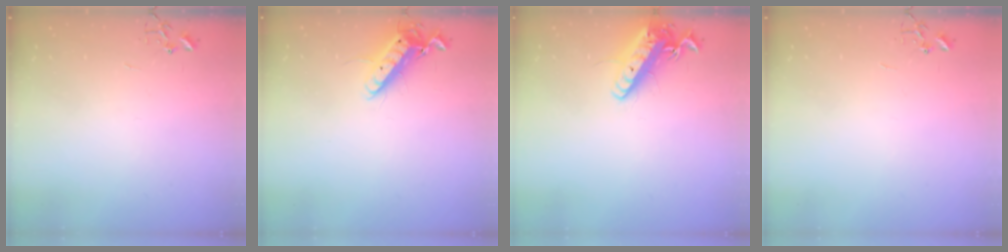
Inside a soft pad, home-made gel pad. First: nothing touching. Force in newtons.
{"total": 12.3, "press": 12.2, "slide": 1.7}
{"total": 16.0, "press": 15.7, "slide": 3.1}
{"total": 0.0}